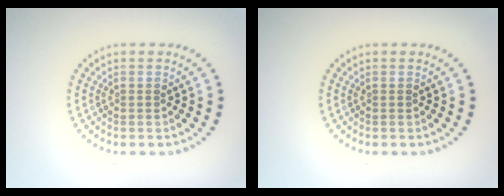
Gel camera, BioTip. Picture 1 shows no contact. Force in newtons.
{"total": 0.0}